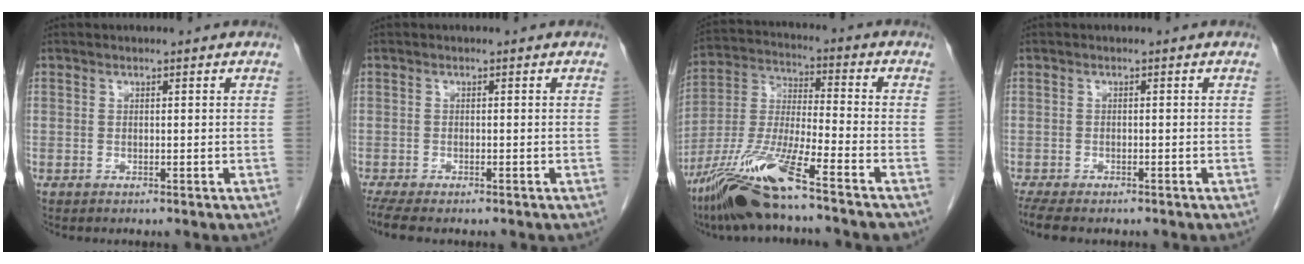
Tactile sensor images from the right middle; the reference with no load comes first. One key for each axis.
{"total": 6.0, "fx": -4.8, "fy": 1.9, "fz": 3.1, "tx": -0.053, "ty": -0.012, "tz": -0.077}
{"total": 15.2, "fx": -10.5, "fy": 0.5, "fz": 11.0, "tx": -0.236, "ty": -0.027, "tz": -0.196}
{"total": 6.7, "fx": -5.4, "fy": 2.3, "fz": 3.3, "tx": -0.057, "ty": -0.011, "tz": -0.084}